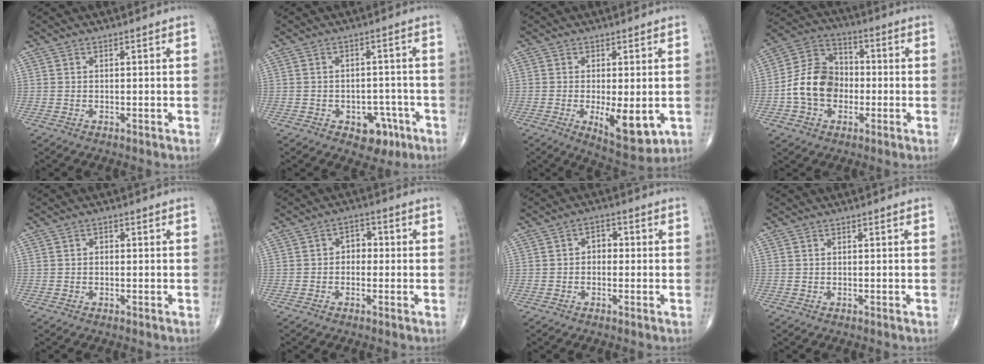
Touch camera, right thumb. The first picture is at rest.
{"total": 6.5, "force": [-3.3, 4.3, 3.6], "torque": [-0.014, 0.023, -0.039]}
{"total": 9.1, "force": [-2.0, 3.5, 8.2], "torque": [-0.113, -0.024, -0.022]}
{"total": 12.5, "force": [-2.1, 9.7, 7.6], "torque": [-0.120, 0.037, -0.048]}
{"total": 0.9, "force": [0.0, 0.7, 0.5], "torque": [-0.001, 0.004, -0.004]}
{"total": 3.4, "force": [-0.2, 2.6, 2.2], "torque": [-0.011, 0.015, -0.014]}
{"total": 3.0, "force": [-0.1, 2.3, 2.0], "torque": [-0.013, 0.014, -0.012]}
{"total": 0.0}